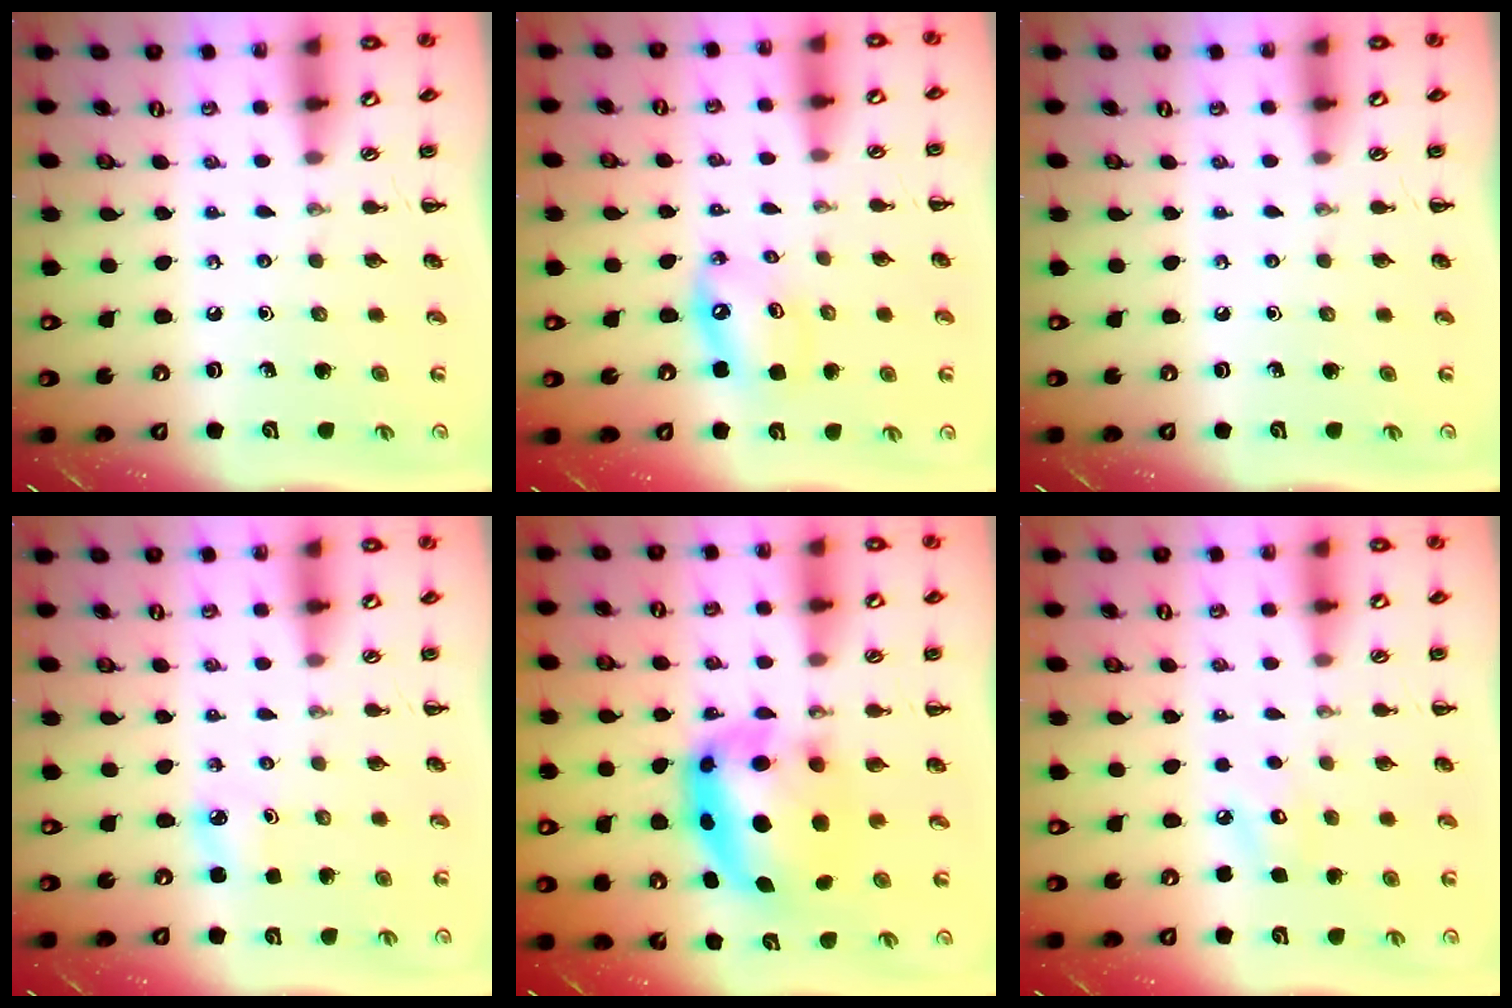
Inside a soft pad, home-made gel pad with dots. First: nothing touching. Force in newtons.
{"total": 7.1, "press": 6.9, "slide": 1.5}
{"total": 0.0}
{"total": 3.6, "press": 3.4, "slide": 1.1}
{"total": 10.4, "press": 10.0, "slide": 2.8}
{"total": 5.1, "press": 5.0, "slide": 1.3}